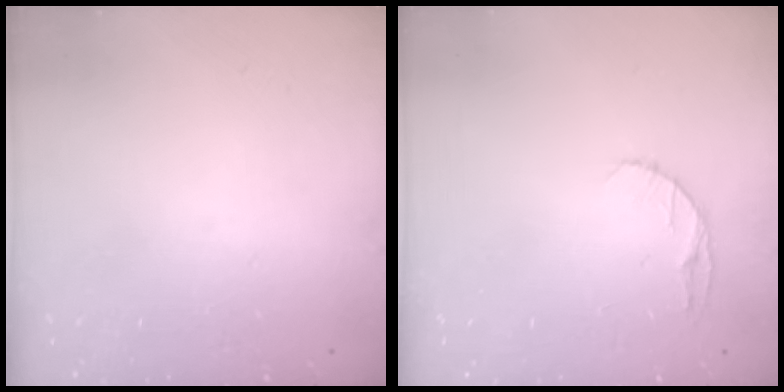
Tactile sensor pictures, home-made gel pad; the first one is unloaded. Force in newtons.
{"total": 5.8, "press": 5.7, "slide": 0.8}